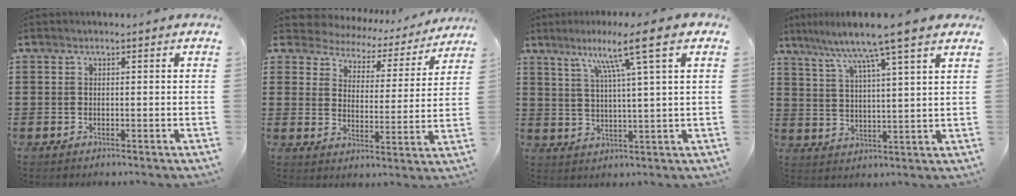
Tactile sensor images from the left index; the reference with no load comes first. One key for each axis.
{"total": 4.1, "fx": 3.9, "fy": 1.1, "fz": 0.0, "tx": -0.029, "ty": -0.029, "tz": 0.061}
{"total": 9.3, "fx": 5.5, "fy": -0.4, "fz": 7.5, "tx": -0.144, "ty": -0.013, "tz": 0.087}
{"total": 7.7, "fx": 6.2, "fy": -1.0, "fz": 4.4, "tx": -0.108, "ty": -0.036, "tz": 0.099}